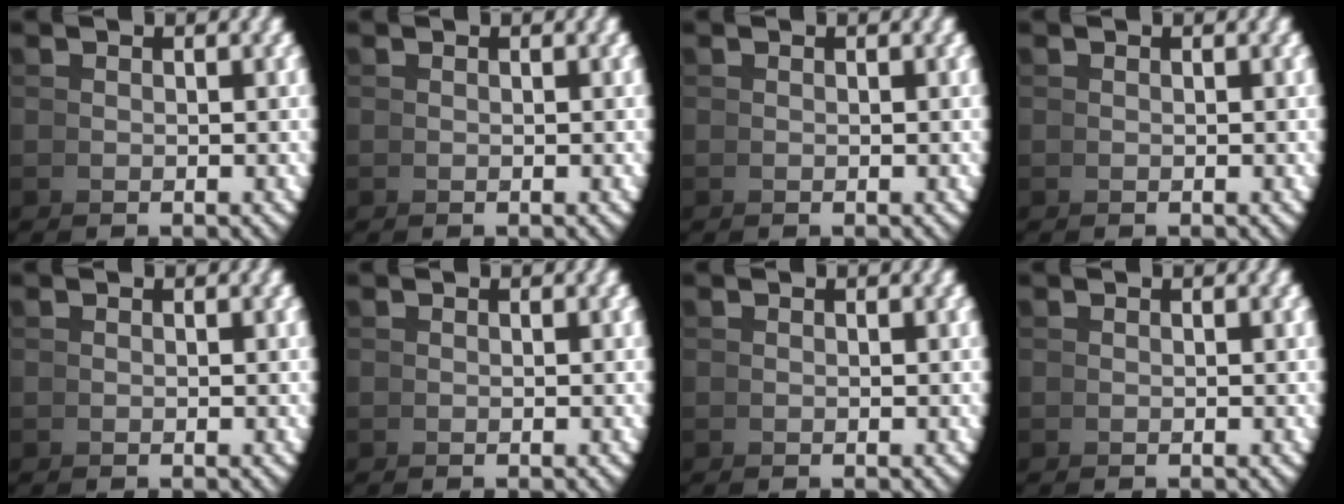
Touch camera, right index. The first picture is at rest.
{"total": 0.0}
{"total": 0.0}
{"total": 0.0}
{"total": 0.0}
{"total": 0.0}
{"total": 0.0}
{"total": 0.0}